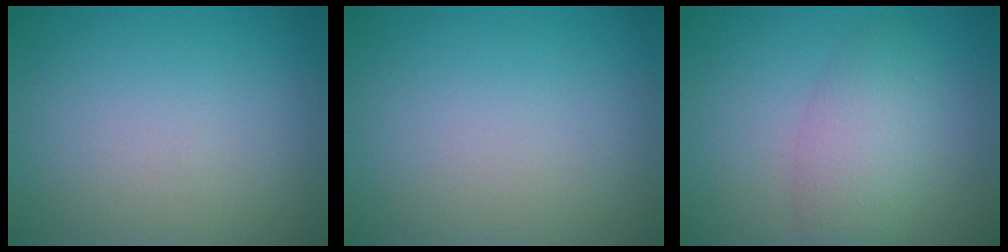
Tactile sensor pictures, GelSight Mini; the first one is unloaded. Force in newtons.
{"total": 0.0}
{"total": 3.8, "press": 3.8, "slide": 0.2}